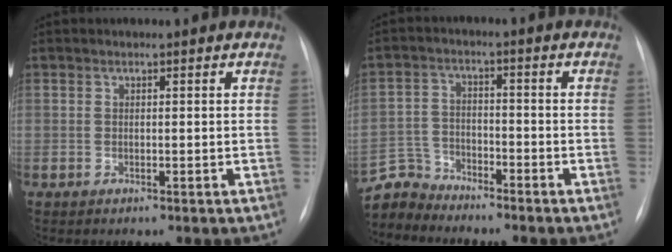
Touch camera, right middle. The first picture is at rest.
{"total": 5.8, "force": [-5.6, 1.2, -1.2], "torque": [0.021, 0.004, -0.112]}